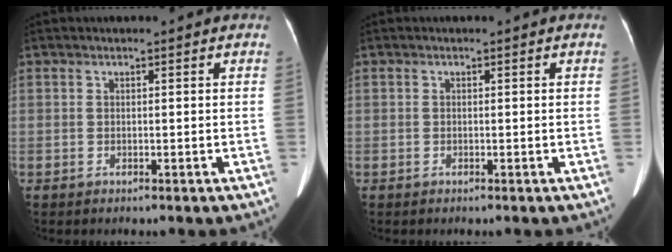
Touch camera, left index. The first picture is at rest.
{"total": 2.2, "force": [-1.1, -1.6, -1.1], "torque": [0.015, -0.012, -0.019]}